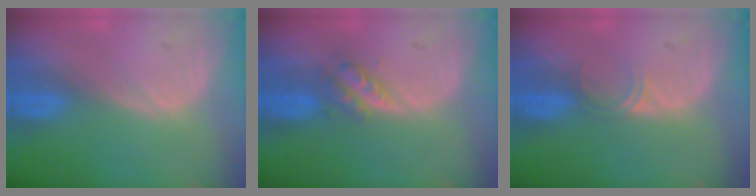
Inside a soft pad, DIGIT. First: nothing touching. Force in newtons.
{"total": 4.1, "press": 3.6, "slide": 2.1}
{"total": 1.8, "press": 1.5, "slide": 1.1}